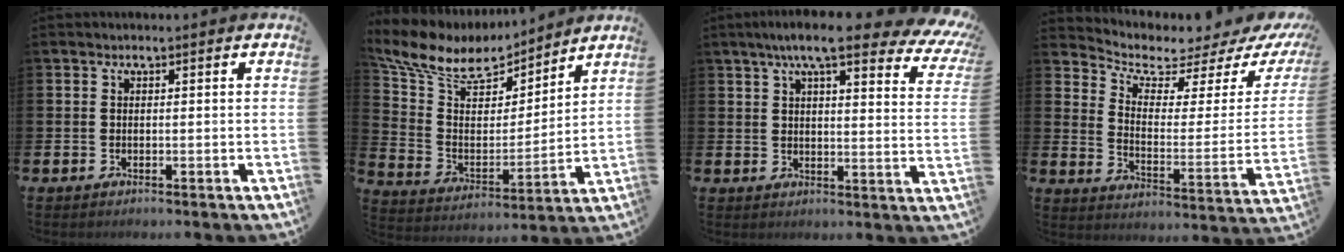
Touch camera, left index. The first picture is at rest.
{"total": 10.6, "force": [9.2, 4.3, 3.1], "torque": [-0.115, -0.052, 0.164]}
{"total": 9.2, "force": [7.3, 1.7, 5.3], "torque": [-0.094, -0.033, 0.124]}
{"total": 4.4, "force": [3.9, 1.7, 1.1], "torque": [-0.045, -0.045, 0.059]}